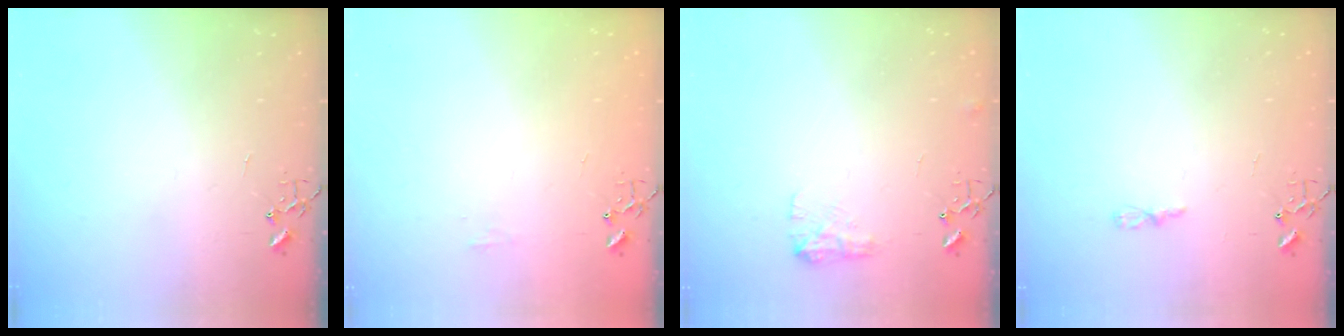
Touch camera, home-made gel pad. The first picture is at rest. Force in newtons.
{"total": 4.5, "press": 4.4, "slide": 0.7}
{"total": 8.3, "press": 8.2, "slide": 0.3}
{"total": 3.2, "press": 3.1, "slide": 0.4}